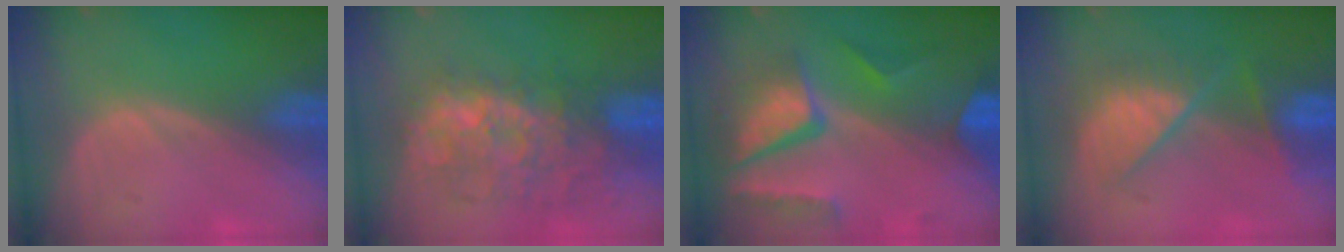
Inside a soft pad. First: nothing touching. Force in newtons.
{"total": 9.6, "press": 9.3, "slide": 2.3}
{"total": 10.3, "press": 8.8, "slide": 5.4}
{"total": 7.3, "press": 7.3, "slide": 0.6}